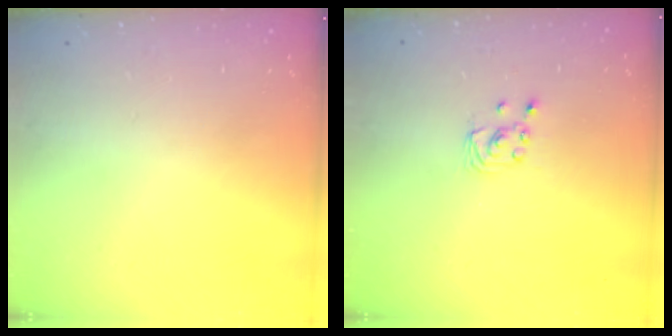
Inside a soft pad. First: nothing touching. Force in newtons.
{"total": 2.2, "press": 2.2, "slide": 0.2}